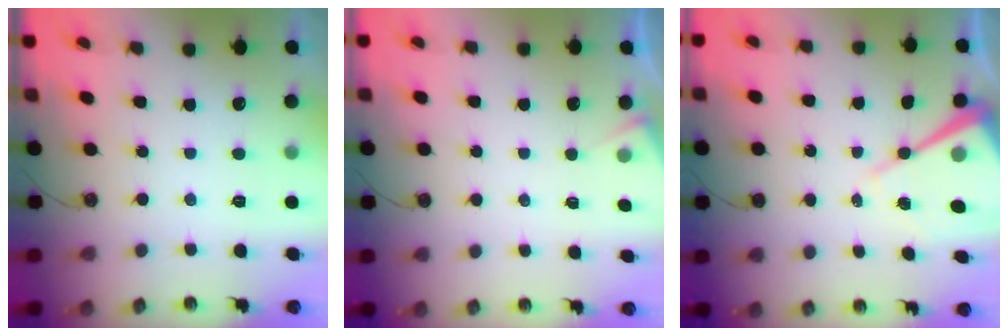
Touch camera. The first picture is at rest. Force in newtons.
{"total": 3.4, "press": 3.4, "slide": 0.5}
{"total": 12.4, "press": 12.3, "slide": 1.2}